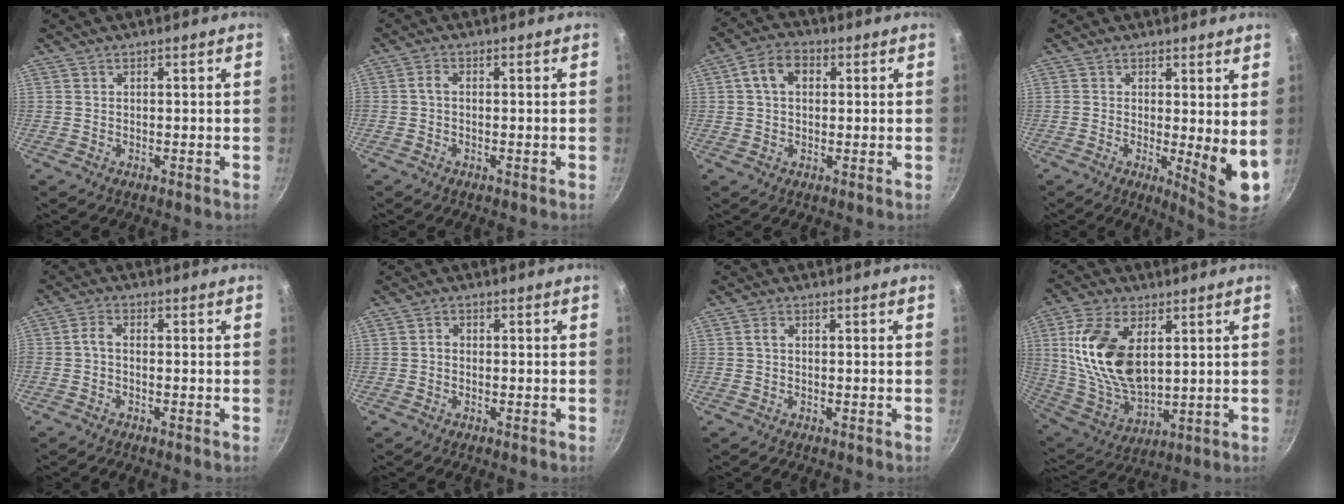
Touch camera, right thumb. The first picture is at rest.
{"total": 2.0, "force": [-0.2, 0.7, 1.8], "torque": [-0.051, 0.009, -0.009]}
{"total": 6.5, "force": [1.5, 4.7, 4.3], "torque": [-0.061, 0.015, 0.015]}
{"total": 7.4, "force": [0.4, 2.1, 7.1], "torque": [-0.095, -0.028, 0.004]}
{"total": 2.7, "force": [-0.9, 1.0, 2.3], "torque": [-0.061, 0.014, -0.027]}
{"total": 1.2, "force": [-0.4, 1.0, 0.7], "torque": [-0.013, 0.007, -0.010]}
{"total": 1.4, "force": [0.0, 0.4, 1.4], "torque": [-0.036, 0.005, -0.003]}
{"total": 17.8, "force": [4.5, 10.0, 14.0], "torque": [-0.261, -0.022, 0.098]}